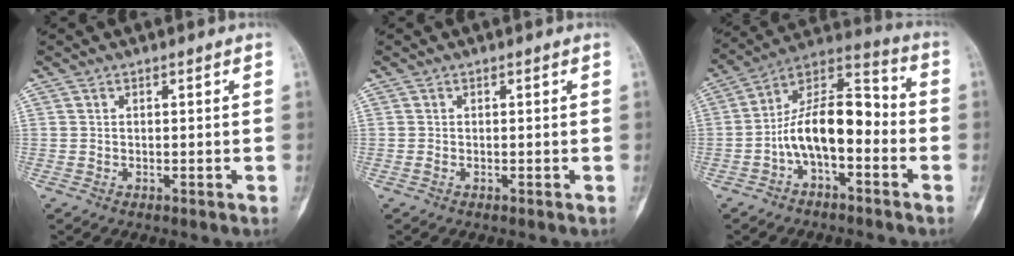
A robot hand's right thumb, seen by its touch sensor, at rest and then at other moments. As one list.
[{"total": 0.0}, {"total": 14.0, "force": [-3.3, 6.9, 11.7], "torque": [-0.187, 0.065, -0.067]}]